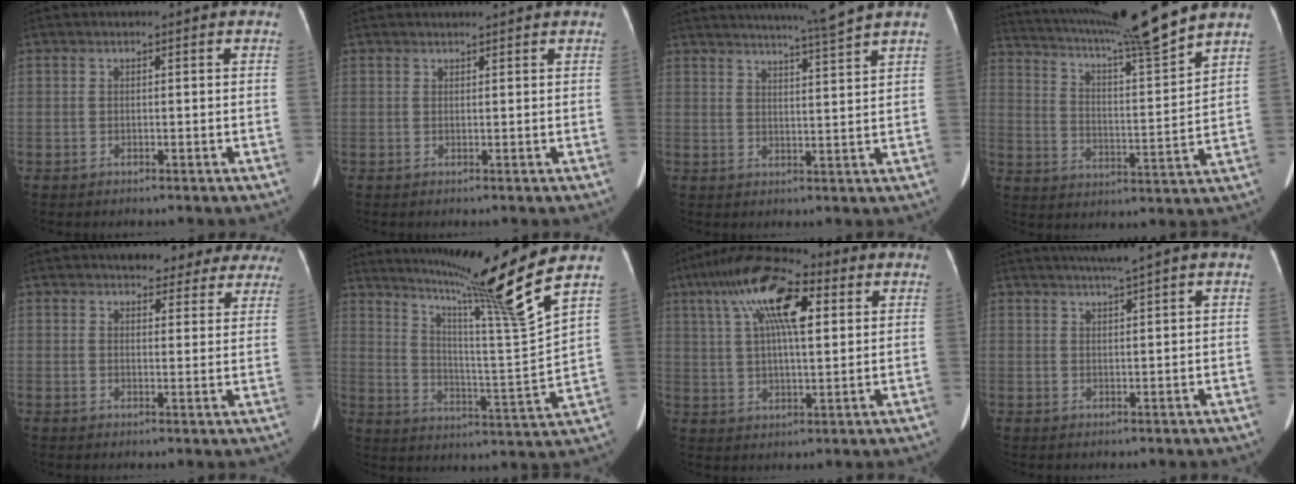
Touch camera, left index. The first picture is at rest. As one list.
[{"total": 1.7, "force": [1.7, -0.1, 0.5], "torque": [-0.006, 0.010, 0.027]}, {"total": 7.5, "force": [6.6, -2.2, 3.0], "torque": [-0.045, -0.012, 0.094]}, {"total": 16.6, "force": [14.6, -1.8, 7.7], "torque": [-0.143, -0.026, 0.228]}, {"total": 11.3, "force": [9.9, 4.2, 3.5], "torque": [-0.003, 0.003, 0.094]}, {"total": 15.9, "force": [12.4, -4.2, 9.1], "torque": [-0.149, -0.054, 0.188]}, {"total": 14.4, "force": [5.7, 4.3, 12.6], "torque": [-0.242, 0.036, 0.097]}, {"total": 3.9, "force": [3.0, -1.0, 2.2], "torque": [-0.034, 0.007, 0.053]}]